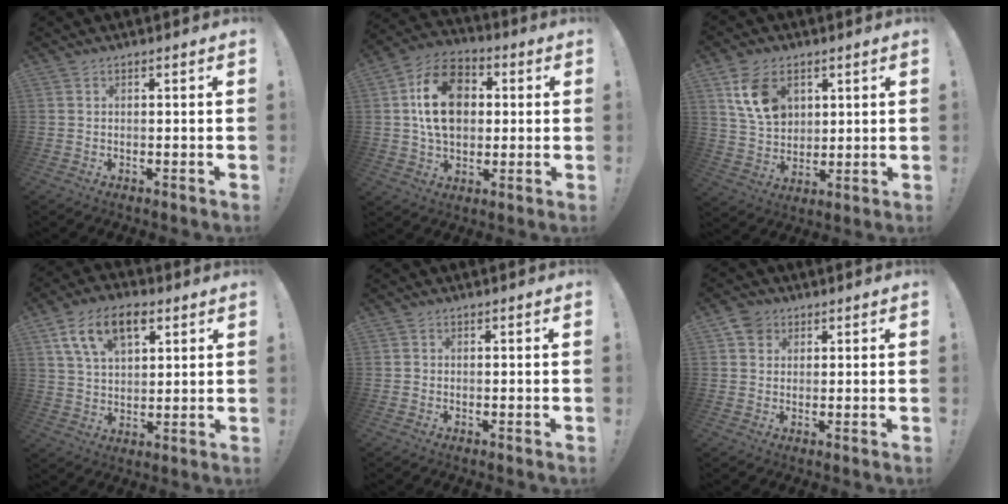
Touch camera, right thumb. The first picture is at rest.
{"total": 17.7, "force": [3.0, 13.0, 11.7], "torque": [-0.183, 0.005, 0.055]}
{"total": 12.2, "force": [5.3, 8.6, 6.8], "torque": [-0.116, -0.012, 0.104]}
{"total": 13.6, "force": [6.5, 8.0, 8.9], "torque": [-0.149, -0.008, 0.122]}
{"total": 0.6, "force": [-0.2, 0.6, 0.1], "torque": [-0.008, 0.004, -0.002]}
{"total": 4.6, "force": [2.2, 3.9, 1.2], "torque": [-0.014, -0.004, 0.040]}